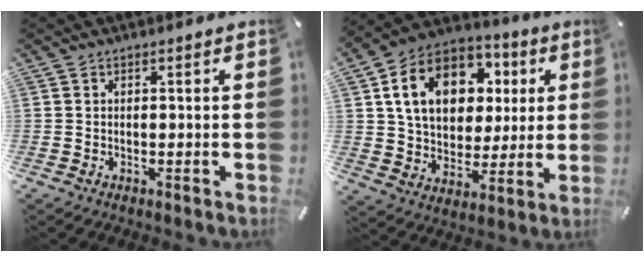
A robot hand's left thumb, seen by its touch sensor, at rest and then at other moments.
{"total": 16.4, "force": [5.4, 12.6, 9.0], "torque": [-0.164, -0.004, 0.102]}